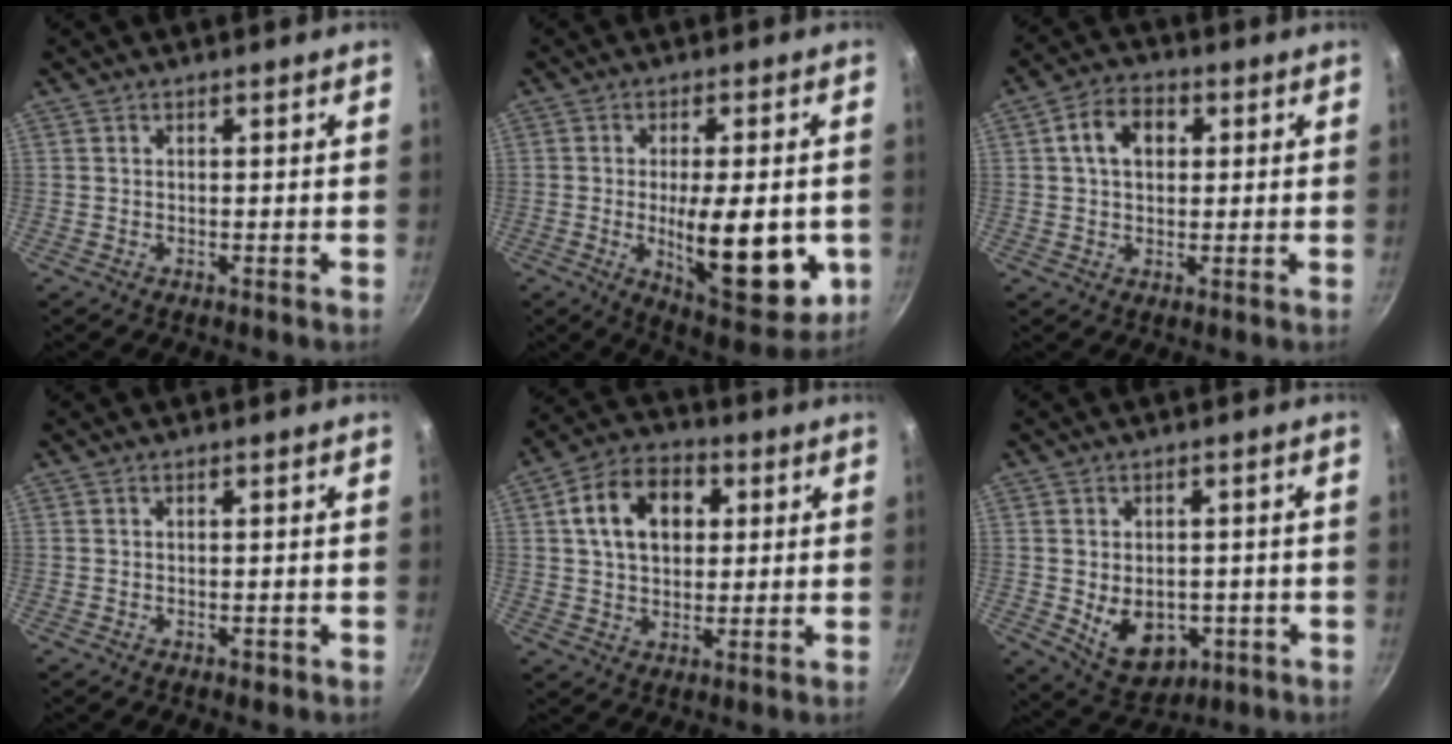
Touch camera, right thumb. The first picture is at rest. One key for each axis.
{"total": 18.7, "fx": -3.0, "fy": 7.2, "fz": 17.0, "tx": -0.213, "ty": -0.011, "tz": -0.032}
{"total": 7.6, "fx": 1.8, "fy": 5.4, "fz": 5.0, "tx": -0.064, "ty": 0.012, "tz": 0.020}
{"total": 1.0, "fx": -0.6, "fy": 0.6, "fz": 0.7, "tx": -0.011, "ty": 0.003, "tz": -0.005}
{"total": 12.4, "fx": 2.9, "fy": 8.8, "fz": 8.3, "tx": -0.115, "ty": 0.015, "tz": 0.036}
{"total": 9.9, "fx": -2.1, "fy": 7.0, "fz": 6.6, "tx": -0.074, "ty": -0.005, "tz": -0.011}